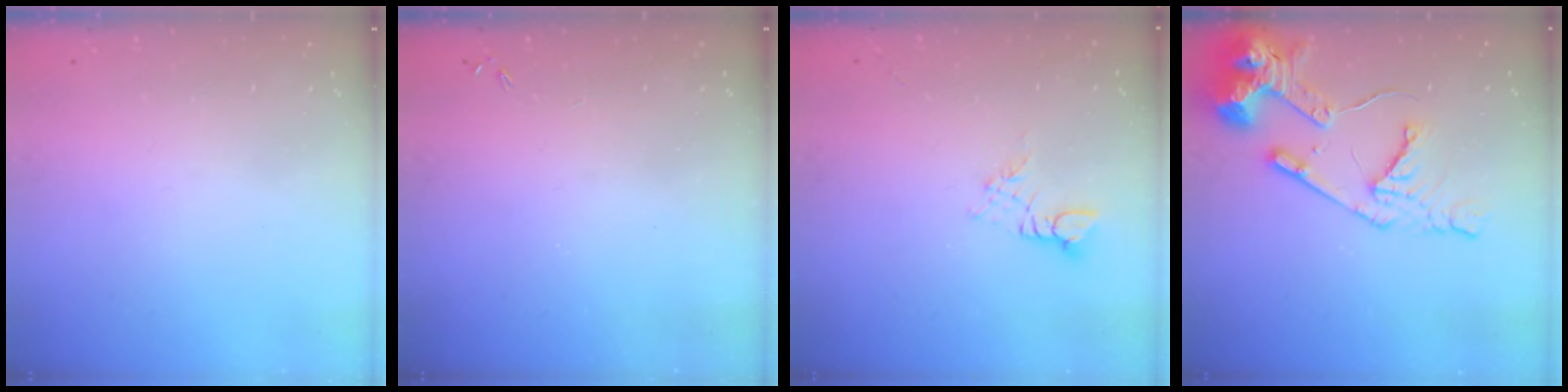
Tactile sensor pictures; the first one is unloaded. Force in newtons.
{"total": 0.0}
{"total": 3.8, "press": 3.8, "slide": 0.5}
{"total": 16.0, "press": 15.9, "slide": 1.7}